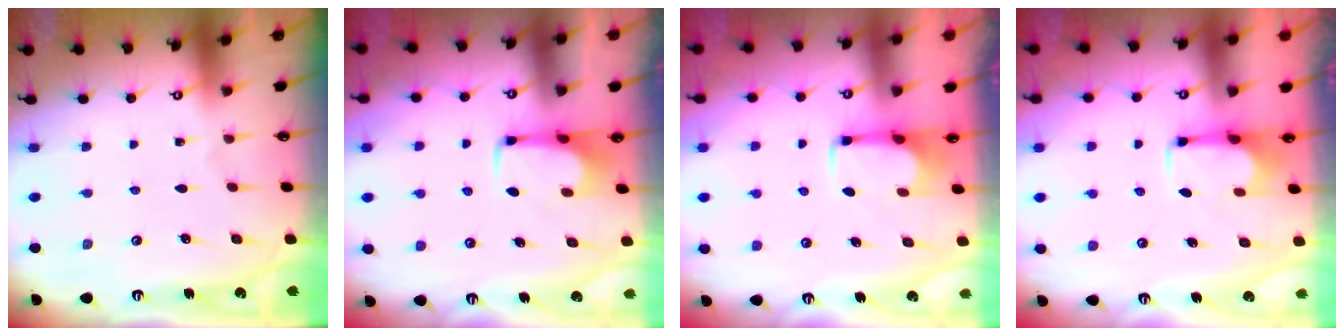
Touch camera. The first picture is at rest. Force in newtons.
{"total": 1.6, "press": 1.6, "slide": 0.5}
{"total": 3.0, "press": 3.0, "slide": 0.5}
{"total": 2.6, "press": 2.5, "slide": 0.8}